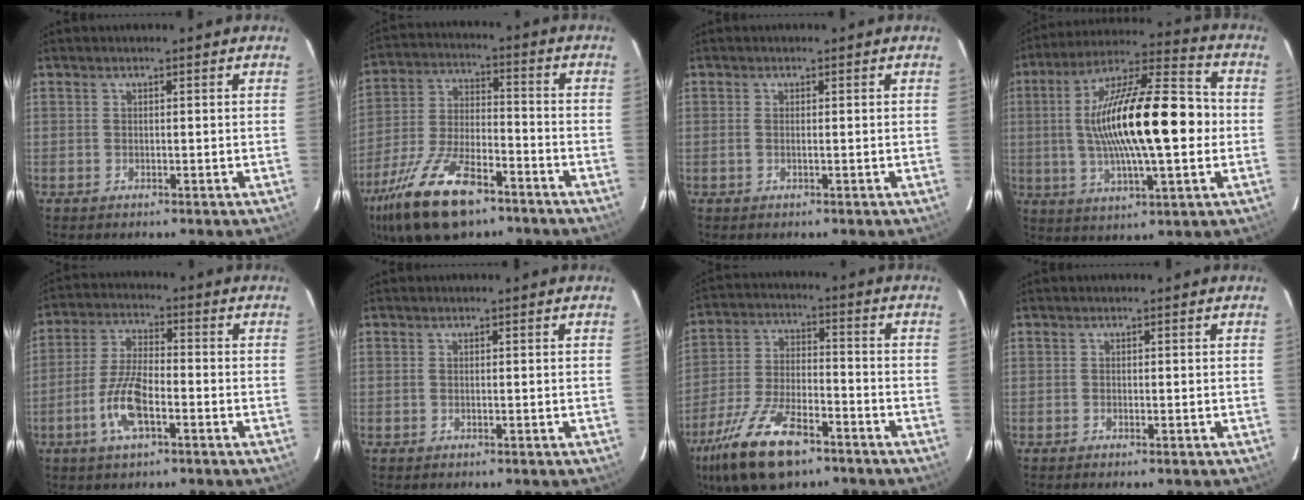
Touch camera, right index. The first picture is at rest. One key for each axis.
{"total": 19.3, "fx": -12.5, "fy": 7.8, "fz": 12.5, "tx": -0.264, "ty": -0.027, "tz": -0.224}
{"total": 0.8, "fx": -0.1, "fy": 0.0, "fz": 0.8, "tx": -0.019, "ty": 0.000, "tz": -0.004}
{"total": 21.8, "fx": -0.3, "fy": 5.4, "fz": 21.1, "tx": -0.373, "ty": 0.018, "tz": -0.008}
{"total": 9.3, "fx": -3.9, "fy": 3.1, "fz": 7.8, "tx": -0.167, "ty": 0.001, "tz": -0.075}
{"total": 0.0}
{"total": 16.9, "fx": -11.0, "fy": 6.8, "fz": 11.0, "tx": -0.238, "ty": -0.027, "tz": -0.199}
{"total": 0.0}